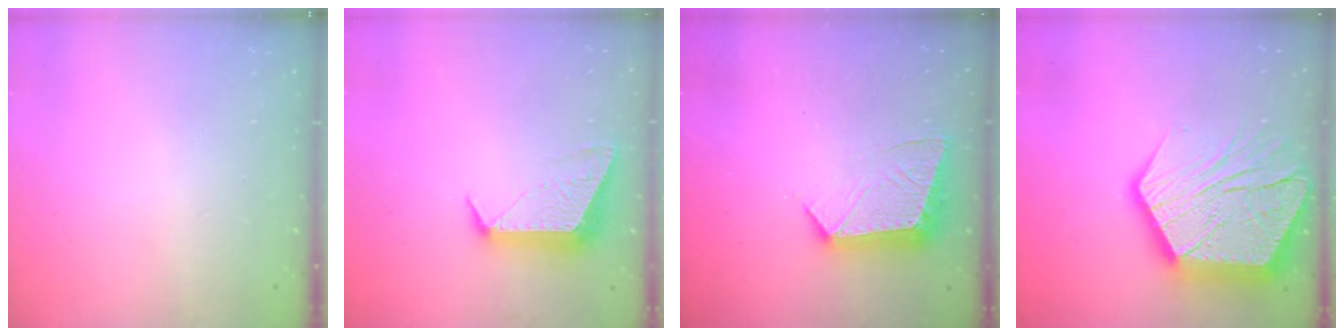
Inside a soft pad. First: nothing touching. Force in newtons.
{"total": 10.9, "press": 10.9, "slide": 0.4}
{"total": 11.2, "press": 11.2, "slide": 0.6}
{"total": 27.1, "press": 27.0, "slide": 2.2}